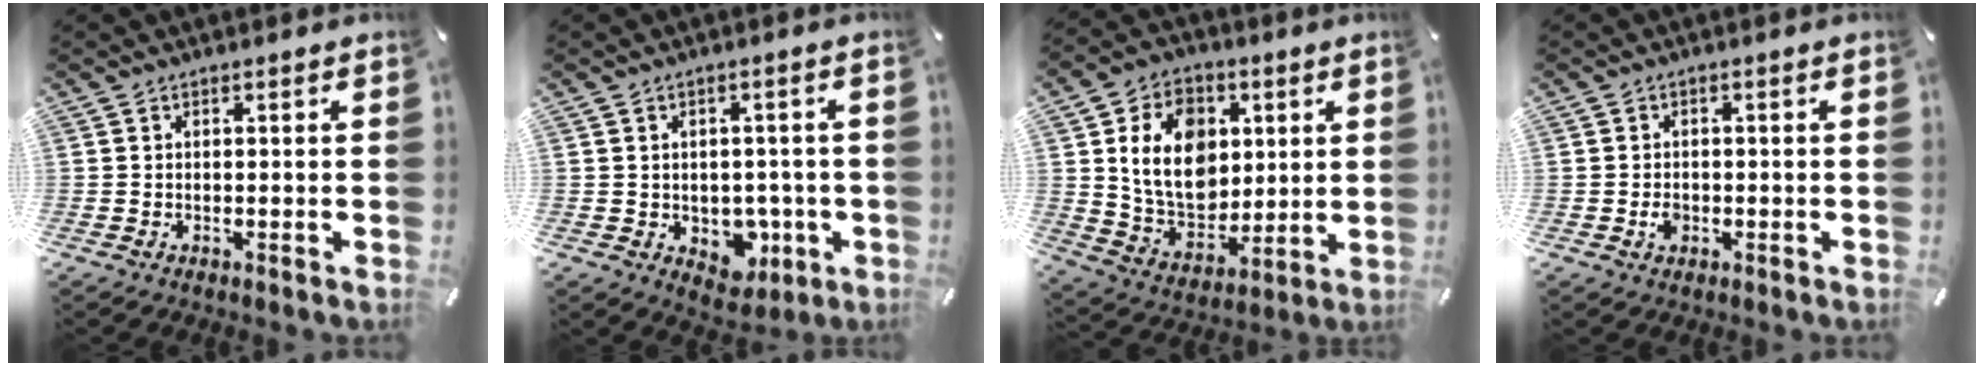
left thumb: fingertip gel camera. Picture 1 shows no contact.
{"total": 5.5, "force": [-0.5, 5.0, 2.2], "torque": [-0.004, -0.006, -0.008]}
{"total": 16.1, "force": [3.2, 12.9, 9.1], "torque": [-0.178, 0.002, 0.063]}
{"total": 2.4, "force": [-0.6, 1.9, 1.3], "torque": [-0.023, 0.004, -0.011]}